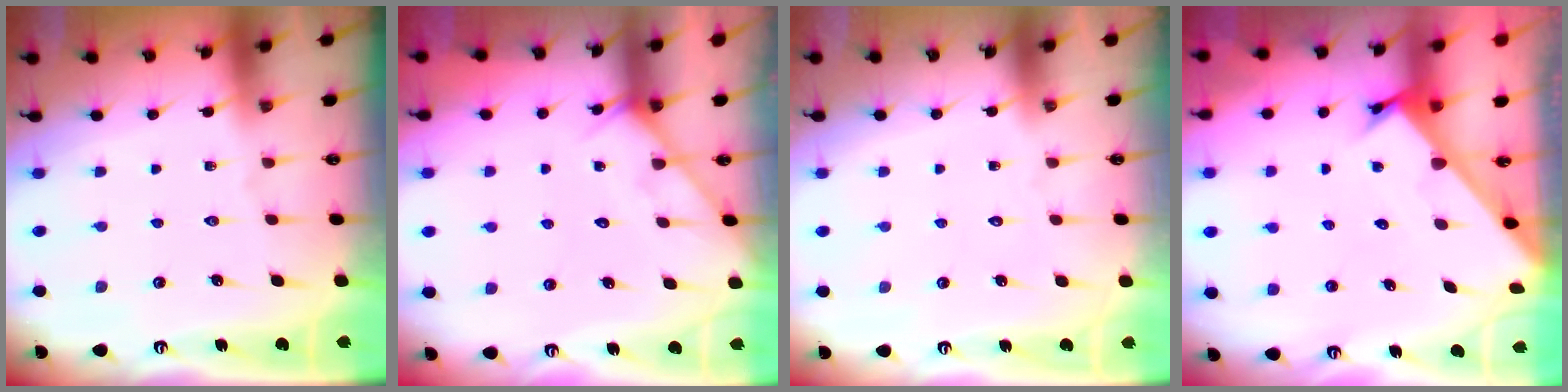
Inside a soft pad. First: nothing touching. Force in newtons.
{"total": 6.5, "press": 6.5, "slide": 0.6}
{"total": 1.7, "press": 1.7, "slide": 0.1}
{"total": 3.7, "press": 3.7, "slide": 0.2}